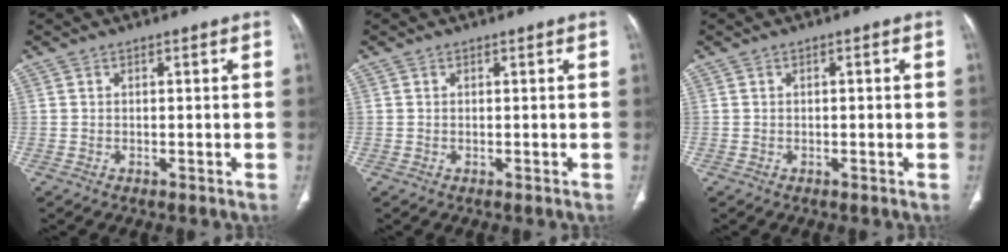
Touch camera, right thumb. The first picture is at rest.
{"total": 0.0}
{"total": 0.9, "force": [0.0, 0.3, 0.8], "torque": [-0.015, 0.001, 0.001]}